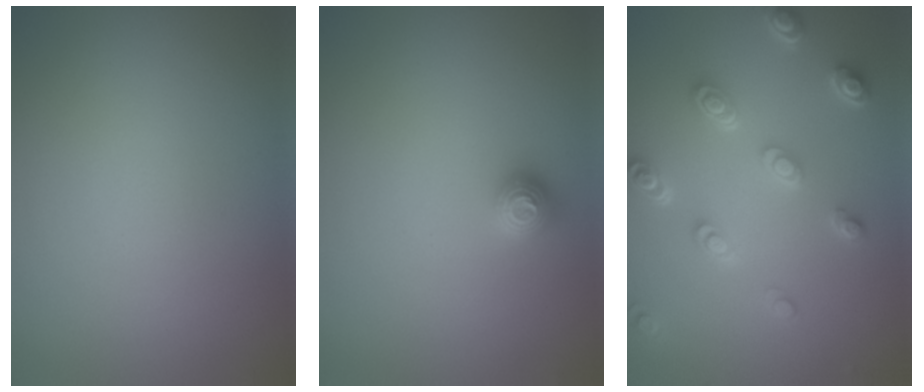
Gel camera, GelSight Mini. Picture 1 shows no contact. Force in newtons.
{"total": 1.2, "press": 1.1, "slide": 0.2}
{"total": 4.4, "press": 3.3, "slide": 2.8}